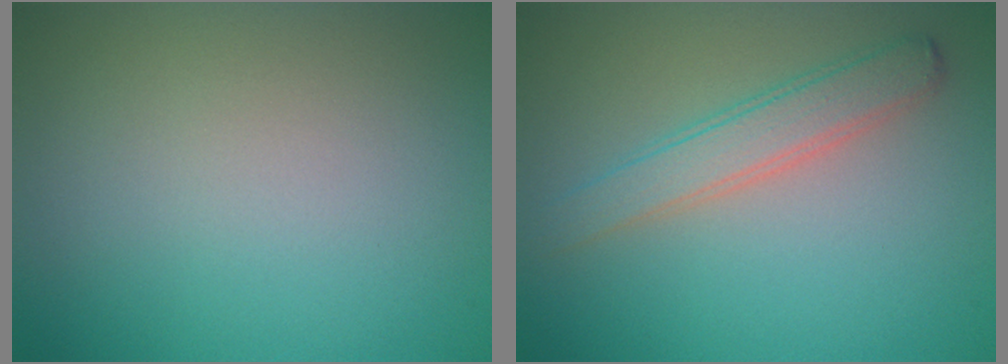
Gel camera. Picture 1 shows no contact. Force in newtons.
{"total": 2.9, "press": 2.9, "slide": 0.1}